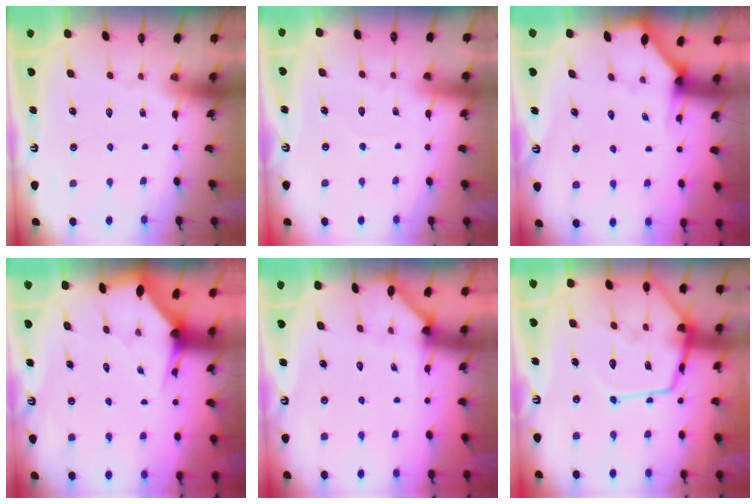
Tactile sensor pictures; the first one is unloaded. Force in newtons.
{"total": 3.7, "press": 3.7, "slide": 0.3}
{"total": 2.4, "press": 2.3, "slide": 0.3}
{"total": 3.0, "press": 3.0, "slide": 0.2}
{"total": 2.0, "press": 2.0, "slide": 0.1}
{"total": 18.9, "press": 18.9, "slide": 1.7}